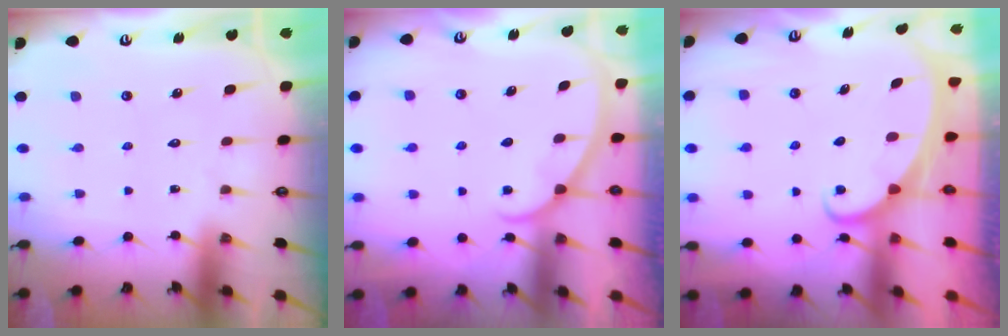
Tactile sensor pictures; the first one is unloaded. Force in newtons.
{"total": 2.2, "press": 2.2, "slide": 0.2}
{"total": 1.9, "press": 1.9, "slide": 0.1}